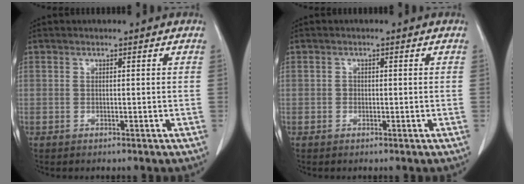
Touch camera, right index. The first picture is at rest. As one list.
[{"total": 0.7, "force": [-0.1, 0.6, 0.2], "torque": [0.002, 0.003, -0.004]}]